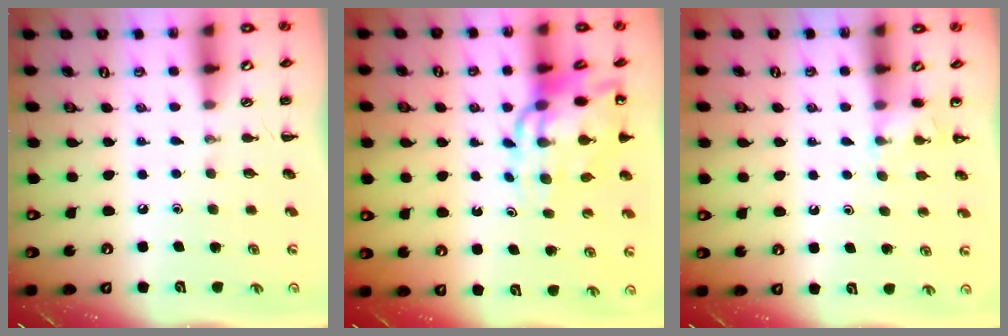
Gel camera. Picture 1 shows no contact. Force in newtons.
{"total": 11.6, "press": 11.1, "slide": 3.2}
{"total": 5.0, "press": 4.7, "slide": 1.6}